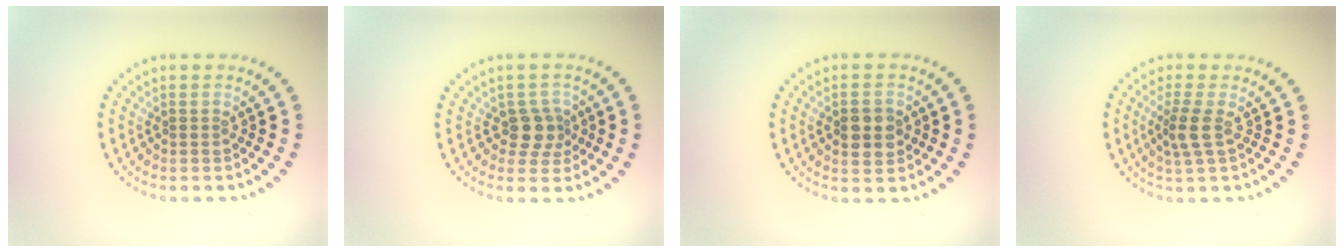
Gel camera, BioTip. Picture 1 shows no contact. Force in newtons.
{"total": 2.4, "press": 1.9, "slide": 1.4}
{"total": 2.9, "press": 2.9, "slide": 0.0}
{"total": 2.2, "press": 1.9, "slide": 1.2}